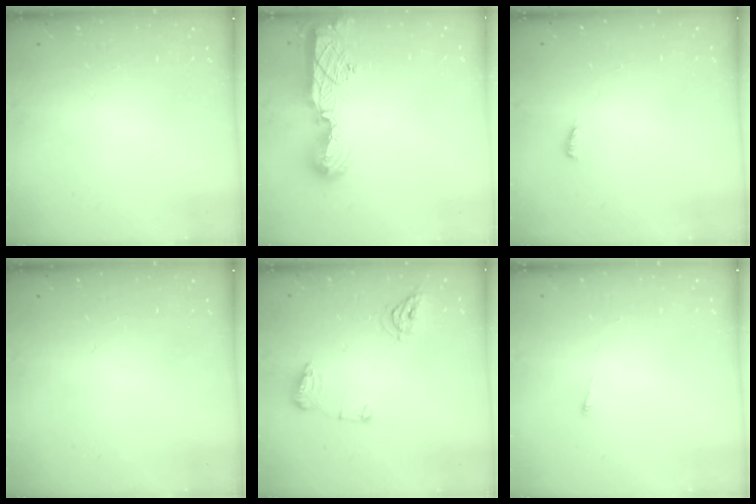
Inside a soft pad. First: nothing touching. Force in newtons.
{"total": 13.8, "press": 13.8, "slide": 1.5}
{"total": 3.7, "press": 3.3, "slide": 1.7}
{"total": 0.0}
{"total": 8.6, "press": 8.5, "slide": 0.1}
{"total": 2.6, "press": 2.5, "slide": 0.3}